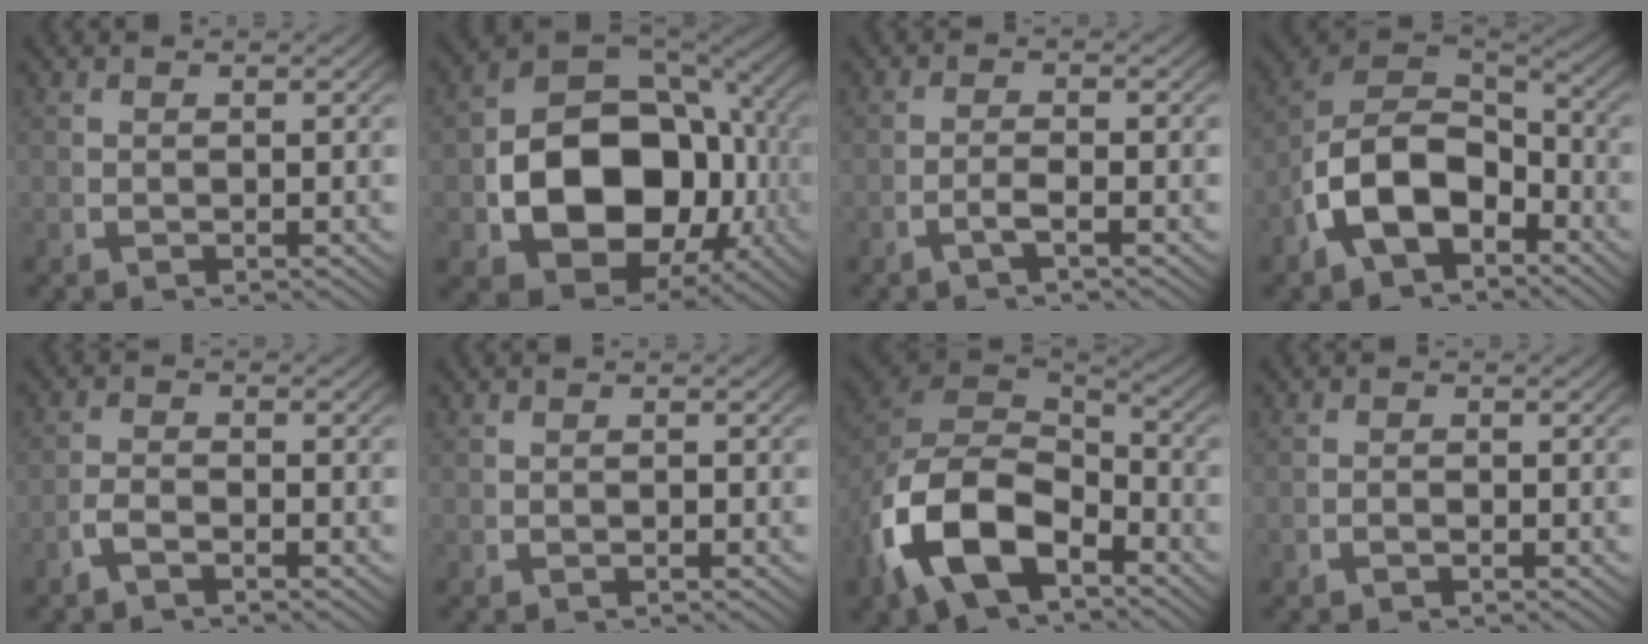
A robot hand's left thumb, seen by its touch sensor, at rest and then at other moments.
{"total": 17.4, "force": [-2.3, 12.1, 12.3], "torque": [-0.255, -0.069, -0.004]}
{"total": 1.7, "force": [-0.9, 0.3, 1.4], "torque": [-0.034, -0.003, -0.020]}
{"total": 11.6, "force": [-2.3, 8.3, 7.8], "torque": [-0.190, -0.040, -0.024]}
{"total": 1.6, "force": [-1.3, 0.5, 0.7], "torque": [-0.017, -0.003, -0.029]}
{"total": 0.0}
{"total": 12.7, "force": [-2.2, 8.9, 8.8], "torque": [-0.229, -0.041, -0.022]}
{"total": 0.6, "force": [-0.6, 0.1, 0.2], "torque": [-0.005, -0.002, -0.013]}